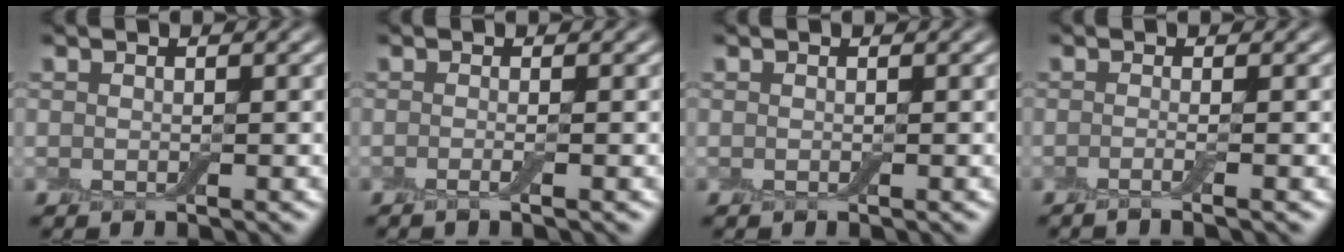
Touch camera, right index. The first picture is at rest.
{"total": 1.4, "force": [-0.3, 0.4, 1.3], "torque": [-0.015, -0.008, -0.016]}
{"total": 0.0}
{"total": 1.8, "force": [-0.5, 0.6, 1.6], "torque": [-0.014, -0.010, -0.024]}